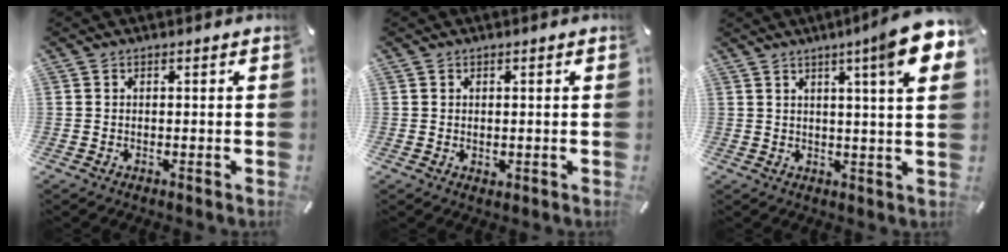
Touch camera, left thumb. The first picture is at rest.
{"total": 0.7, "force": [0.3, 0.7, 0.0], "torque": [0.001, 0.004, 0.004]}
{"total": 11.7, "force": [5.8, 0.5, 10.2], "torque": [-0.152, -0.031, 0.087]}